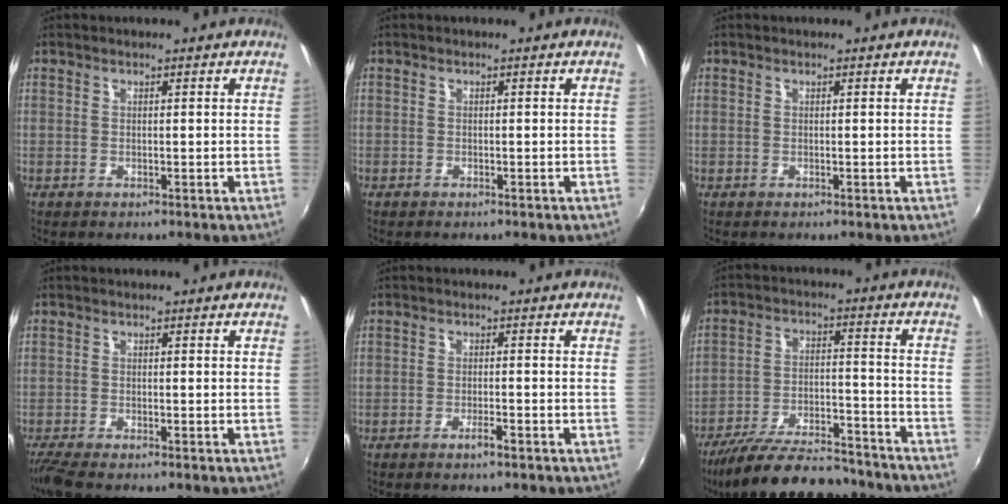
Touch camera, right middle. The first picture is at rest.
{"total": 0.7, "force": [-0.5, 0.4, 0.0], "torque": [-0.003, 0.002, -0.009]}
{"total": 0.0}
{"total": 3.3, "force": [-2.7, 0.1, 1.8], "torque": [-0.046, -0.016, -0.056]}
{"total": 1.9, "force": [-1.5, 0.1, 1.2], "torque": [-0.026, 0.001, -0.026]}
{"total": 21.0, "force": [-18.0, 5.0, 9.5], "torque": [-0.179, -0.021, -0.269]}